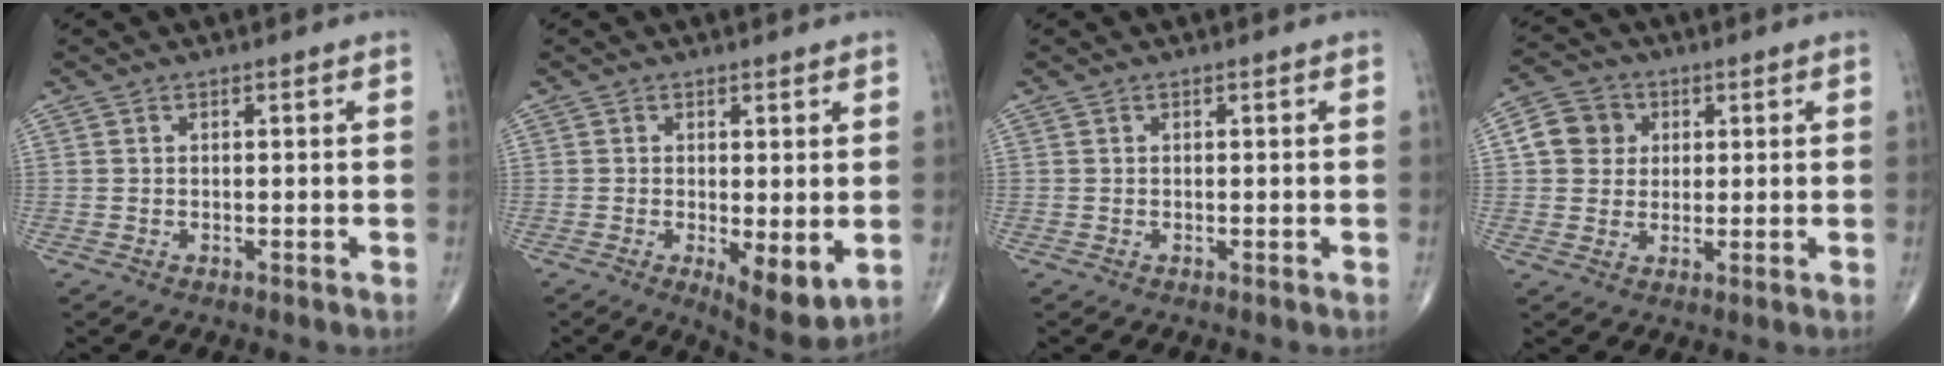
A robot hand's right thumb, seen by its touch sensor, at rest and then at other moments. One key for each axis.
{"total": 7.3, "fx": -1.2, "fy": 2.7, "fz": 6.7, "tx": -0.096, "ty": -0.023, "tz": -0.014}
{"total": 0.0}
{"total": 7.2, "fx": 1.5, "fy": 6.5, "fz": 2.6, "tx": -0.026, "ty": 0.004, "tz": 0.019}